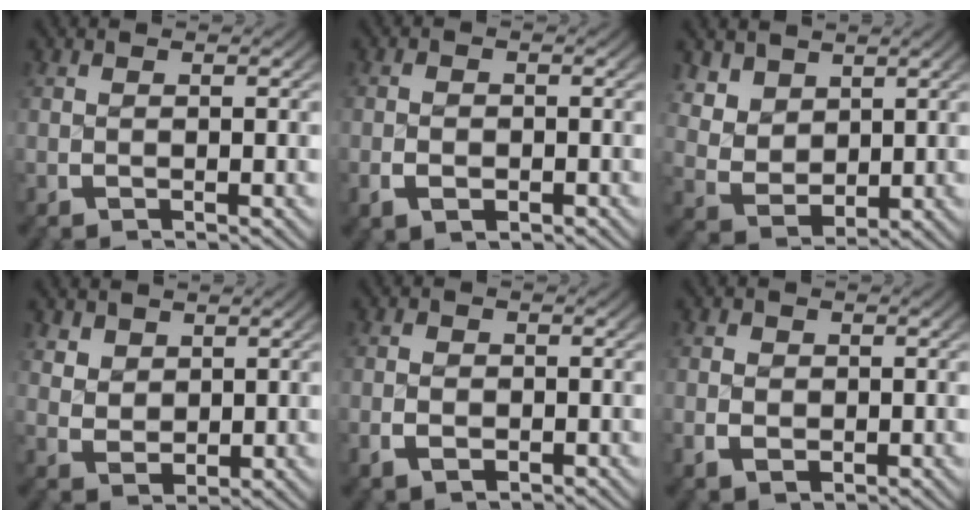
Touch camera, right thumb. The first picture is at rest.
{"total": 2.1, "force": [-1.0, 1.5, 1.0], "torque": [-0.020, -0.008, -0.015]}
{"total": 5.7, "force": [1.2, 4.6, 3.1], "torque": [-0.085, -0.034, 0.037]}
{"total": 3.0, "force": [1.1, 2.4, 1.4], "torque": [-0.032, -0.020, 0.034]}
{"total": 2.2, "force": [-0.8, 1.8, 1.0], "torque": [-0.020, -0.010, -0.011]}
{"total": 2.5, "force": [-0.3, 2.2, 1.2], "torque": [-0.026, -0.014, 0.001]}